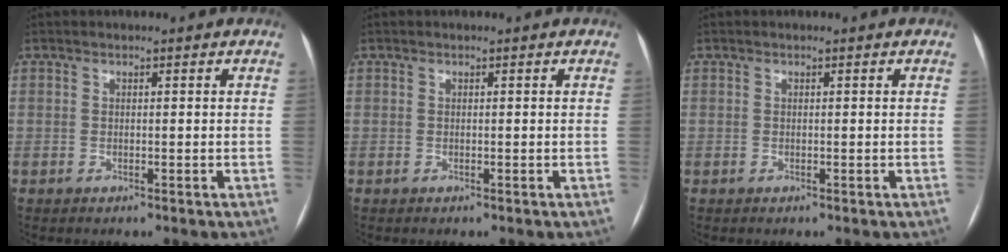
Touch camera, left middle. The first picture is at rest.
{"total": 0.0}
{"total": 0.0}